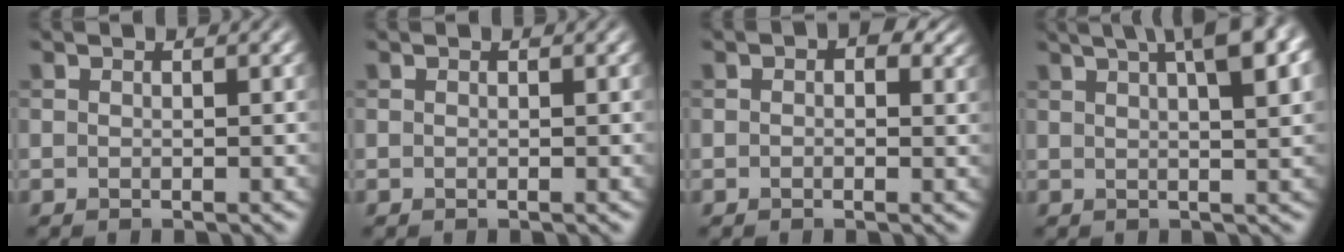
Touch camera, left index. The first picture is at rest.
{"total": 0.0}
{"total": 3.8, "force": [1.6, 2.2, 2.6], "torque": [-0.013, 0.002, 0.008]}
{"total": 9.5, "force": [4.6, 3.3, 7.6], "torque": [-0.075, 0.037, 0.047]}